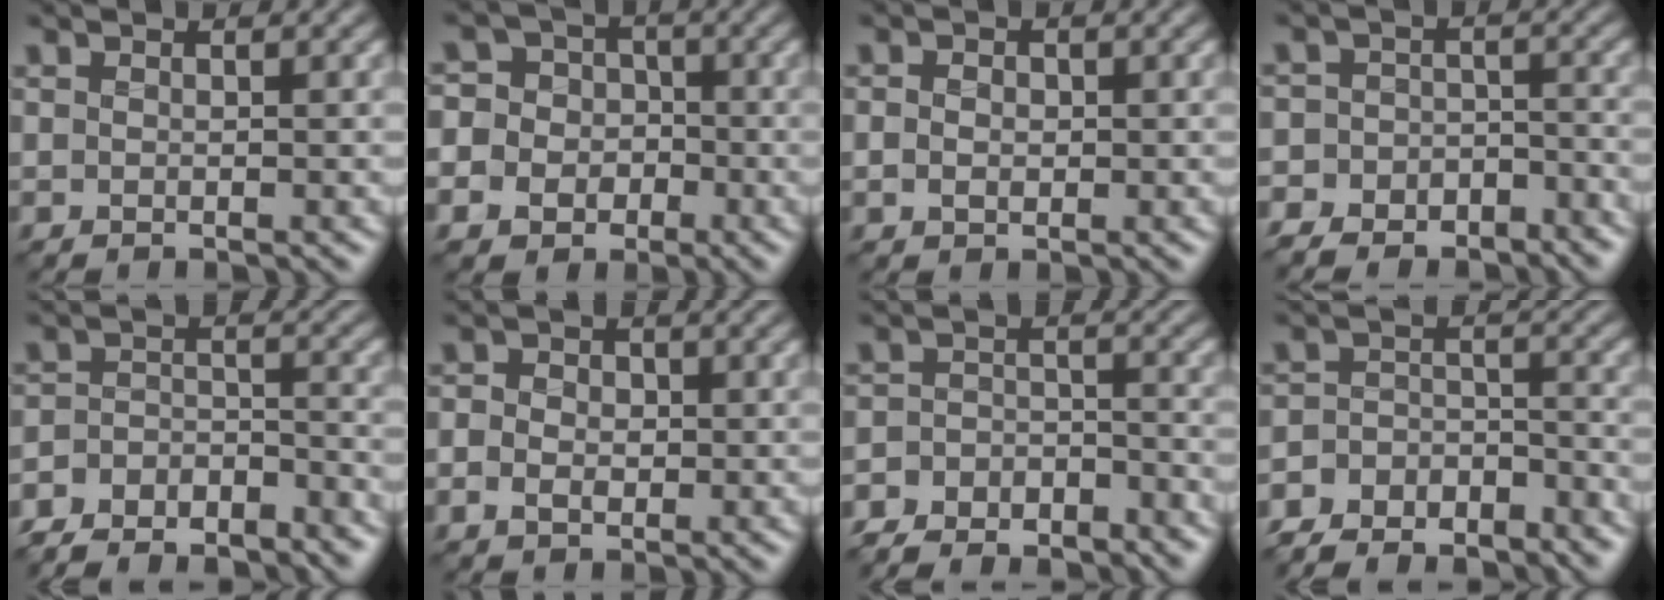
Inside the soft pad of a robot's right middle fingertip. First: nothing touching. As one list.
[{"total": 9.2, "force": [-3.7, 8.3, 1.8], "torque": [-0.054, -0.014, -0.089]}, {"total": 1.7, "force": [-0.1, 1.3, 1.0], "torque": [-0.018, 0.000, -0.002]}, {"total": 7.2, "force": [-5.9, 3.8, 1.3], "torque": [-0.008, -0.007, -0.096]}, {"total": 6.8, "force": [-6.3, 2.0, 1.7], "torque": [-0.038, -0.008, -0.114]}, {"total": 3.1, "force": [-0.3, 2.6, 1.6], "torque": [-0.018, 0.005, -0.019]}, {"total": 6.3, "force": [-5.8, 2.2, 1.2], "torque": [-0.022, -0.013, -0.101]}, {"total": 7.6, "force": [-6.9, 2.6, 1.8], "torque": [-0.037, -0.007, -0.118]}]